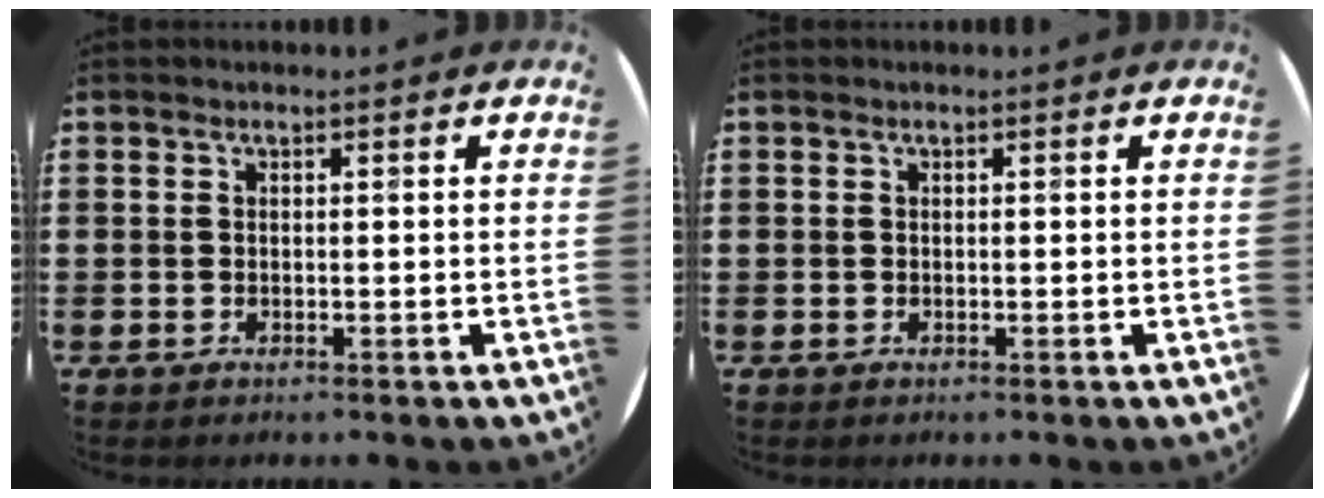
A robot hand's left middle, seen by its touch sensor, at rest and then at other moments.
{"total": 0.0}